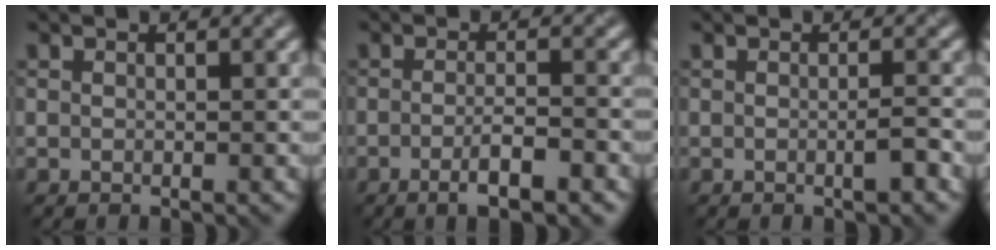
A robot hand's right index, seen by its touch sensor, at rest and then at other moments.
{"total": 3.6, "force": [-1.6, 0.8, 3.1], "torque": [-0.052, 0.000, -0.028]}
{"total": 1.3, "force": [-0.4, 0.1, 1.3], "torque": [-0.019, 0.000, -0.006]}